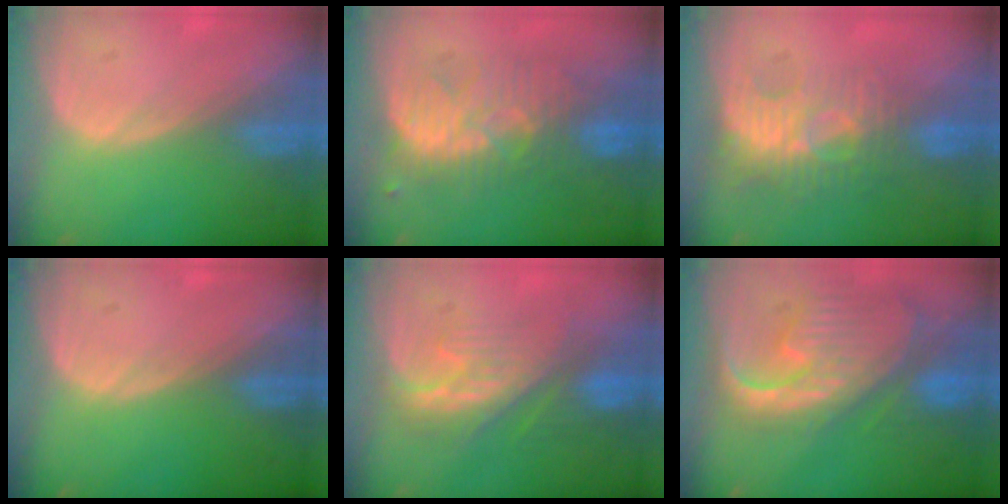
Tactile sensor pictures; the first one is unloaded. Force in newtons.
{"total": 8.8, "press": 8.8, "slide": 0.2}
{"total": 9.4, "press": 8.4, "slide": 4.3}
{"total": 0.0}
{"total": 8.2, "press": 8.0, "slide": 2.0}
{"total": 12.7, "press": 10.9, "slide": 6.5}